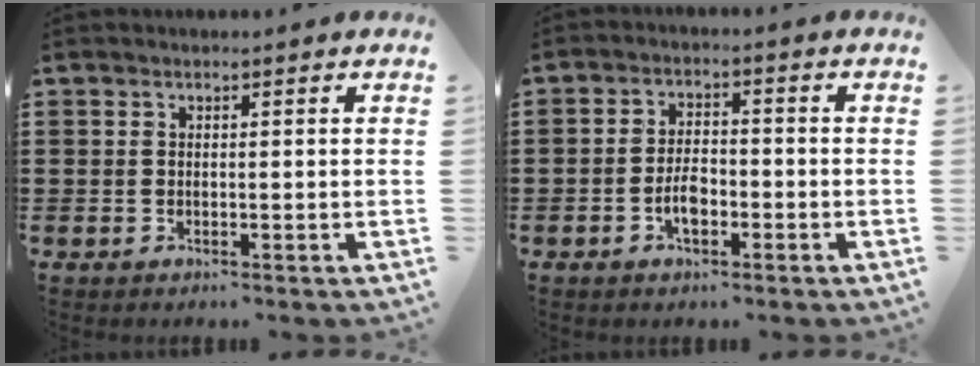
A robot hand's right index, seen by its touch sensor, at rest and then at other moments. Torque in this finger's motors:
{"motor_torque": [2.14, 0.00, 0.53, 0.13]}